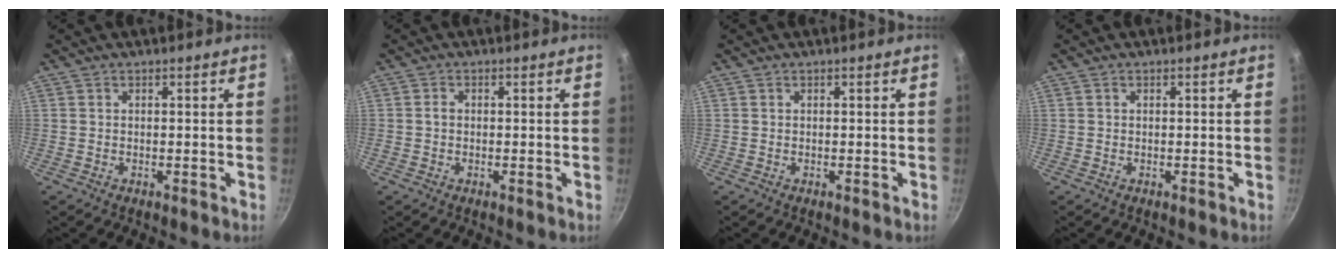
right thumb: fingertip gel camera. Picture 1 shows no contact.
{"total": 1.1, "force": [-0.1, 0.9, 0.6], "torque": [-0.010, 0.007, -0.003]}
{"total": 0.0}
{"total": 0.0}